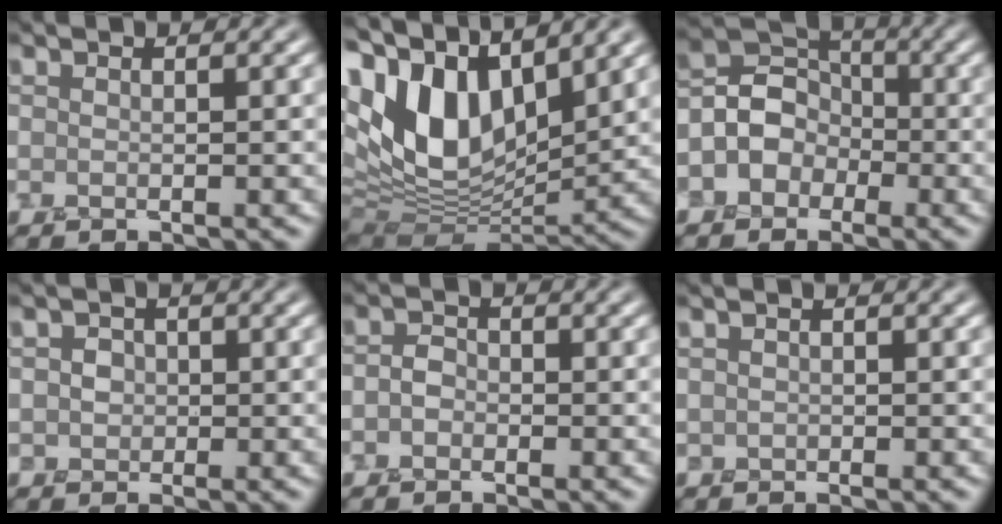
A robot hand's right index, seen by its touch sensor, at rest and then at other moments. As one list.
[{"total": 14.0, "force": [5.6, 7.7, 10.2], "torque": [-0.211, 0.010, 0.104]}, {"total": 4.5, "force": [-1.5, 3.8, 1.8], "torque": [-0.009, 0.007, -0.043]}, {"total": 1.8, "force": [0.1, 1.7, 0.7], "torque": [-0.008, 0.001, -0.002]}, {"total": 1.4, "force": [-0.4, 1.1, 0.7], "torque": [-0.013, 0.001, -0.014]}, {"total": 0.5, "force": [0.1, 0.4, 0.2], "torque": [-0.002, 0.000, 0.000]}]